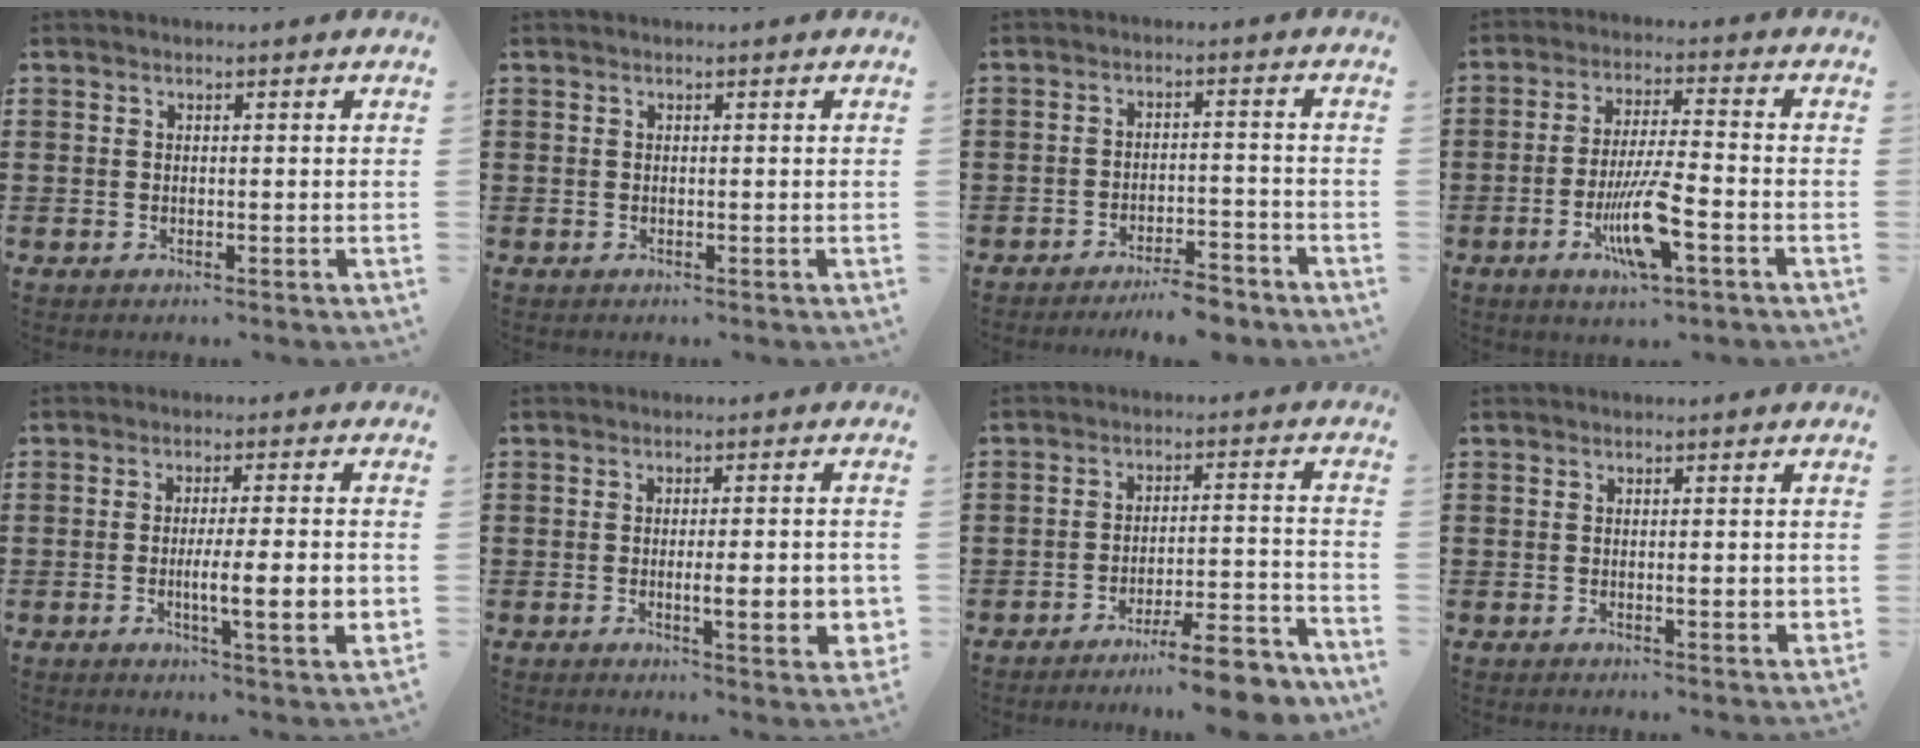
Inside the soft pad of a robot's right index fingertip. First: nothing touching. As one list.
[{"total": 0.0}, {"total": 4.7, "force": [-4.4, 0.0, 1.5], "torque": [-0.025, -0.002, -0.086]}, {"total": 9.5, "force": [-3.9, 1.7, 8.5], "torque": [-0.168, -0.009, -0.072]}, {"total": 8.3, "force": [-1.4, 1.3, 8.1], "torque": [-0.132, -0.009, -0.025]}, {"total": 6.7, "force": [-1.2, 1.3, 6.5], "torque": [-0.089, -0.010, -0.020]}, {"total": 8.5, "force": [-7.4, 0.6, 4.2], "torque": [-0.055, 0.013, -0.135]}, {"total": 2.3, "force": [-0.2, 0.5, 2.2], "torque": [-0.036, -0.002, -0.004]}]